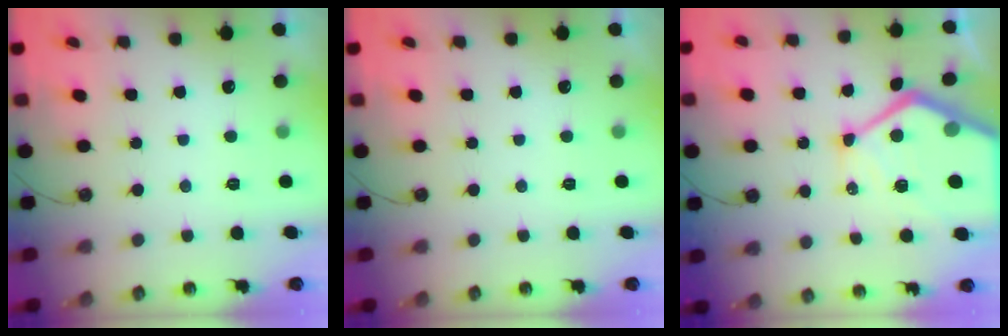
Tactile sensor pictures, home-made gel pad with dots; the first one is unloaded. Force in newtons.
{"total": 0.0}
{"total": 20.7, "press": 20.6, "slide": 2.3}